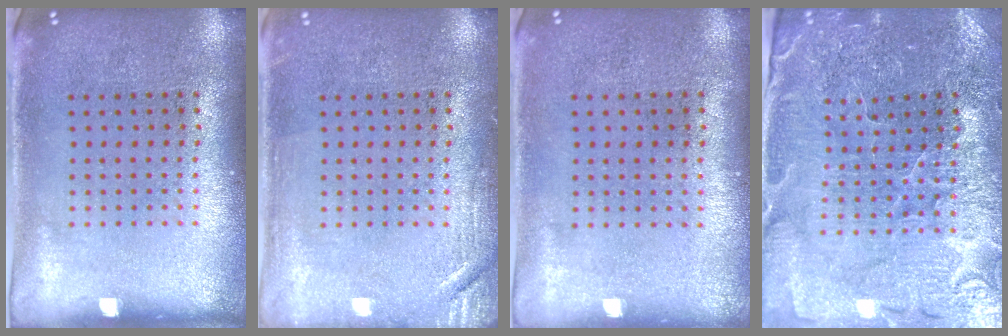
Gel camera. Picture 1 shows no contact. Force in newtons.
{"total": 1.8, "press": 1.8, "slide": 0.3}
{"total": 0.0}
{"total": 3.4, "press": 3.4, "slide": 0.3}